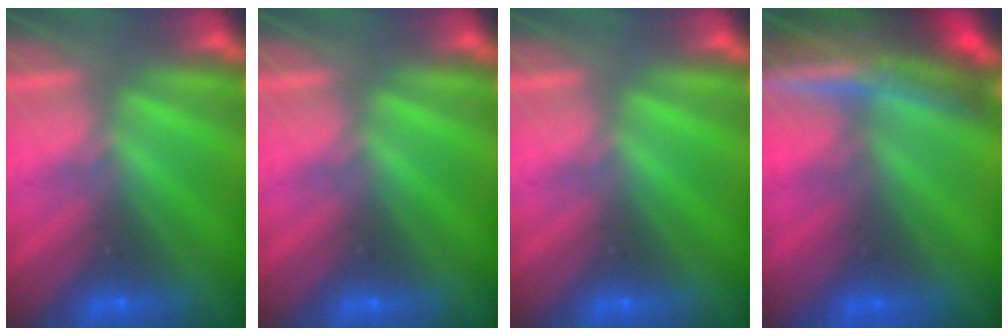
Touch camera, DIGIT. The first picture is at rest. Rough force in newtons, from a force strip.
{"total": 0.0}
{"total": 0.0}
{"total": 7.8}